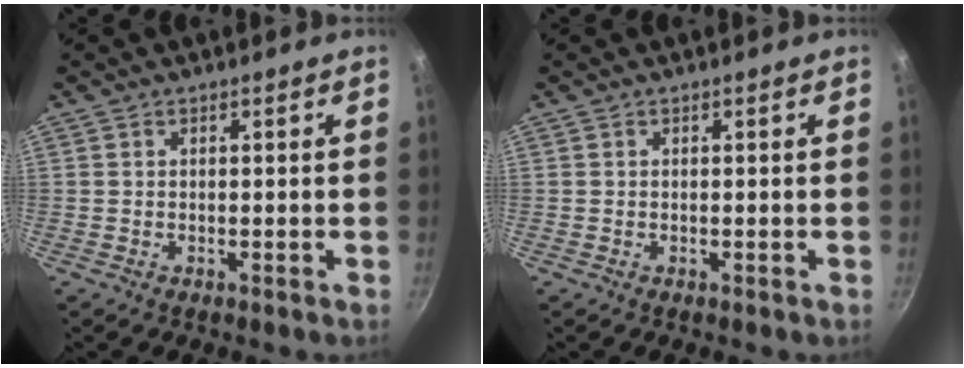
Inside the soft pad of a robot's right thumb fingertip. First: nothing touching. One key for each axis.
{"total": 0.0}